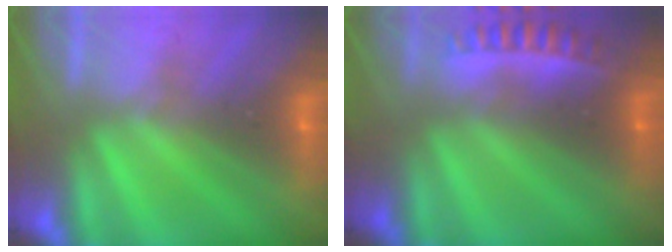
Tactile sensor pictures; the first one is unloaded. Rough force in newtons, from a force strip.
{"total": 2.7}